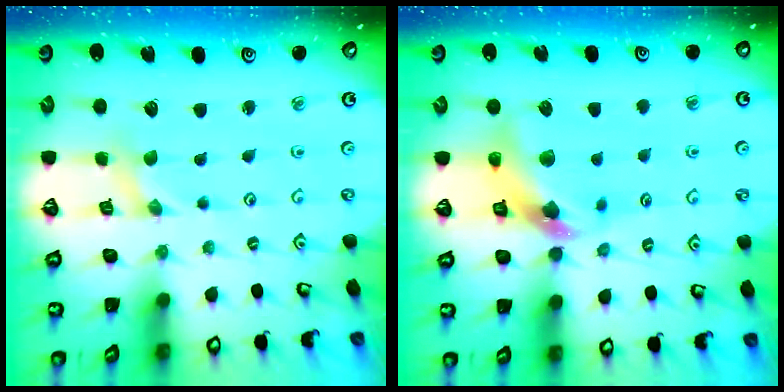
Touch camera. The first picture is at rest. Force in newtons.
{"total": 11.5, "press": 11.4, "slide": 1.5}